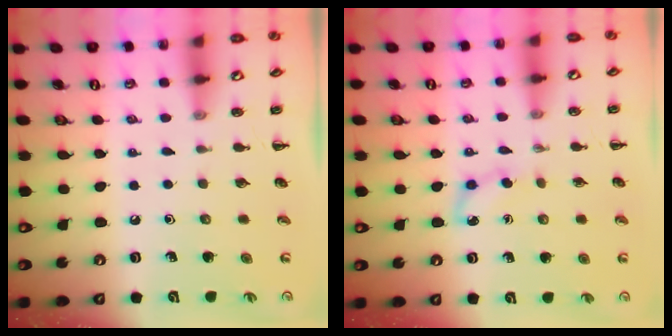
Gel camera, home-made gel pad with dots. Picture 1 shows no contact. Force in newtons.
{"total": 3.2, "press": 3.1, "slide": 0.9}